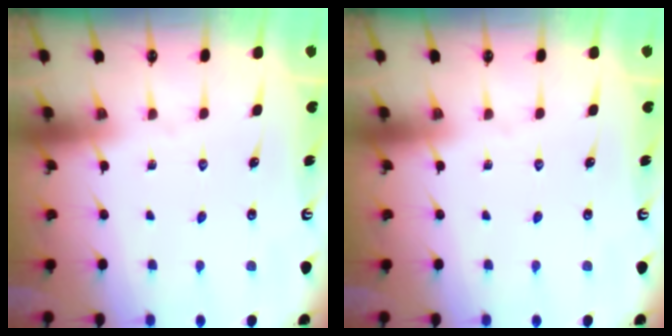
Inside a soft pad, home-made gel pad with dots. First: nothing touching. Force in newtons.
{"total": 0.0}